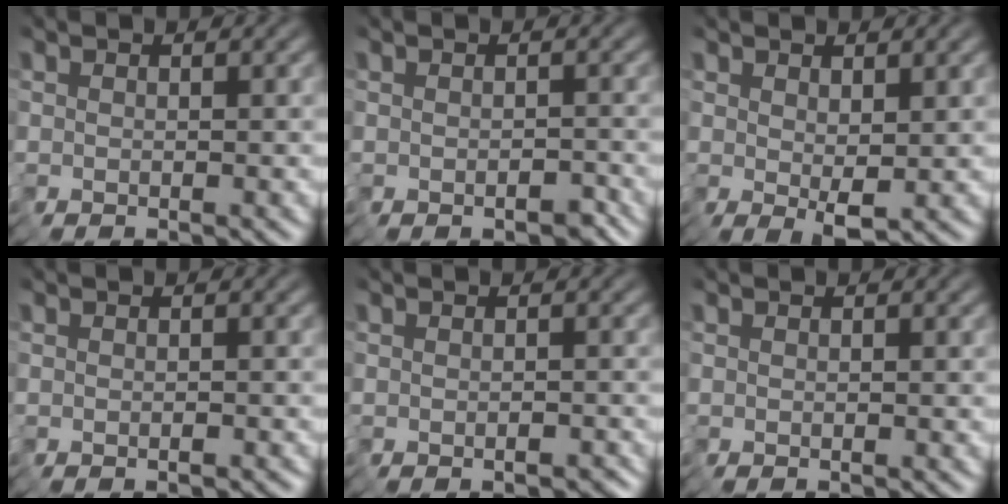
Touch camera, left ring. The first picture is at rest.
{"total": 2.2, "force": [-1.3, 1.2, 1.3], "torque": [-0.015, -0.003, -0.019]}
{"total": 1.8, "force": [0.6, 0.7, 1.6], "torque": [-0.031, 0.002, 0.018]}
{"total": 0.7, "force": [-0.4, 0.4, 0.5], "torque": [-0.007, 0.000, -0.006]}
{"total": 1.5, "force": [-0.8, 0.9, 0.8], "torque": [-0.006, -0.001, -0.008]}
{"total": 0.0}